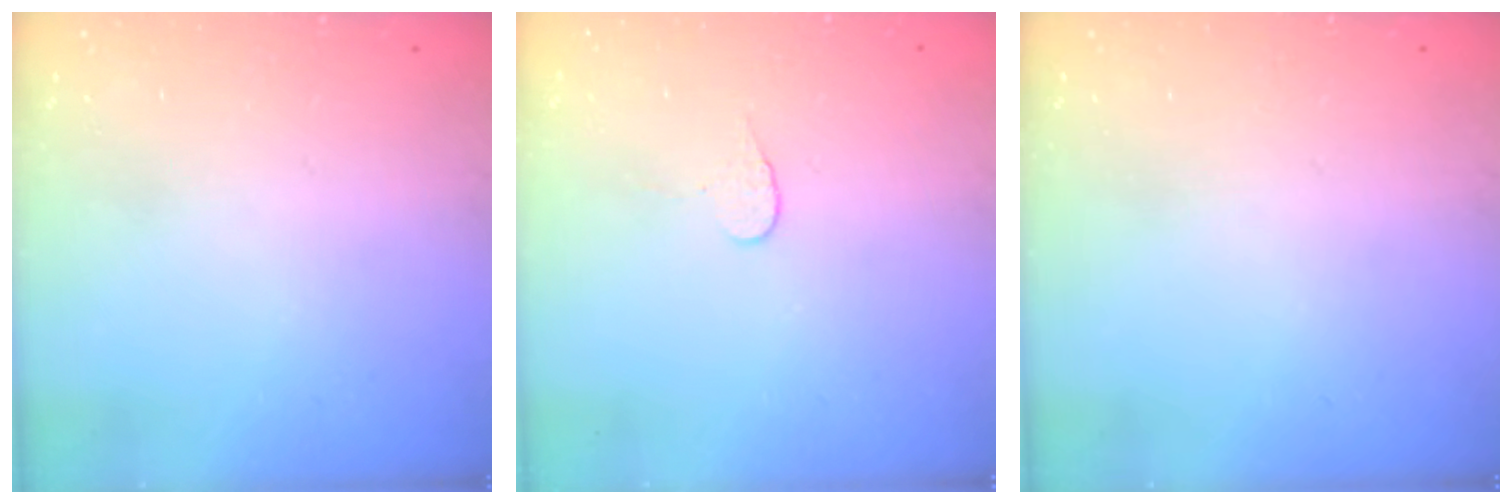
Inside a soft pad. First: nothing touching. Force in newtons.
{"total": 3.7, "press": 3.7, "slide": 0.4}
{"total": 0.0}